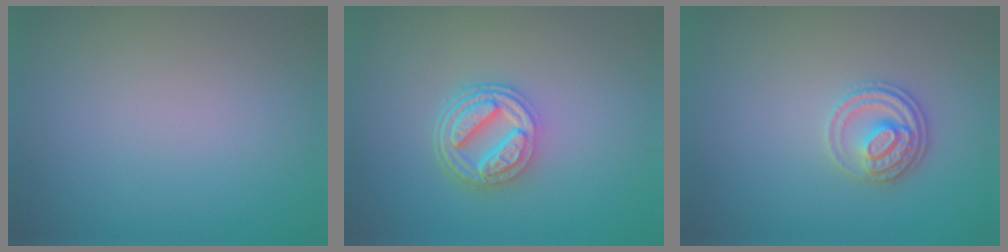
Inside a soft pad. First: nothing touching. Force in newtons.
{"total": 4.8, "press": 3.6, "slide": 3.2}
{"total": 2.7, "press": 2.5, "slide": 1.0}